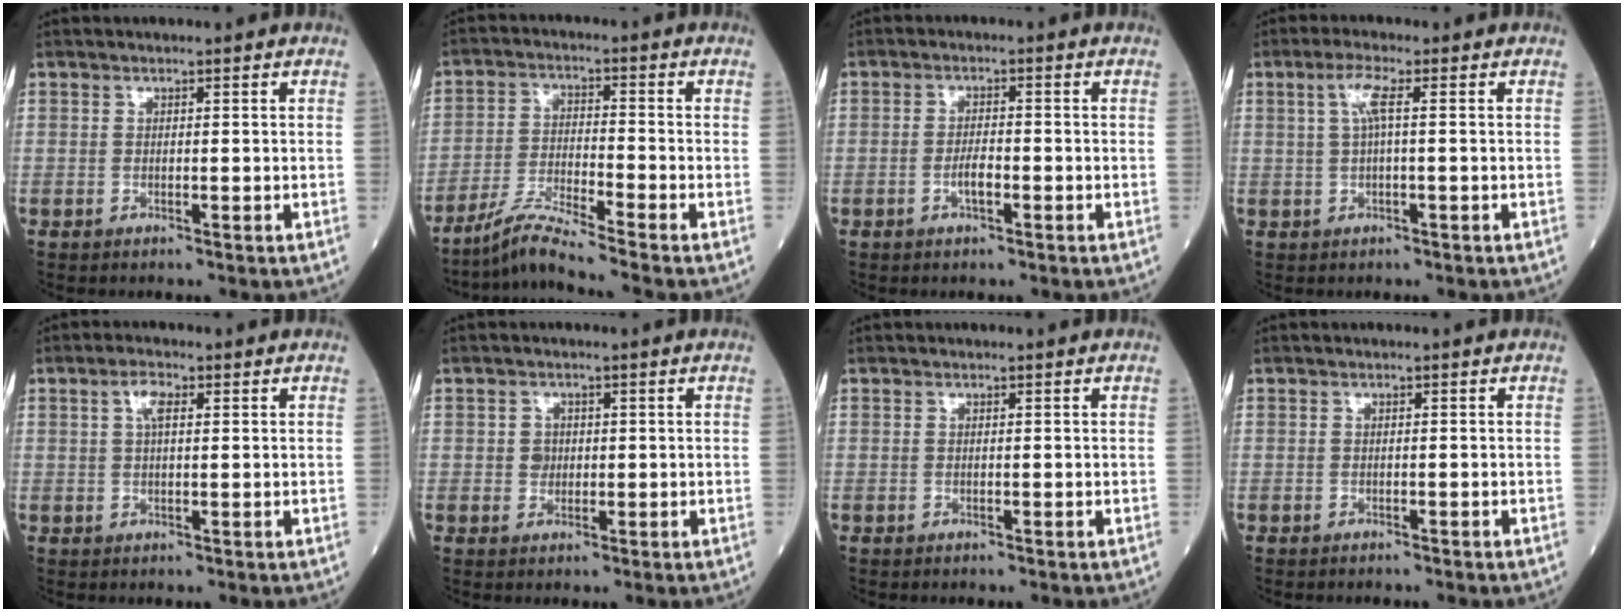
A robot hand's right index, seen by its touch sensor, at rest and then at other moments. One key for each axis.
{"total": 6.9, "fx": -6.1, "fy": -2.1, "fz": 2.5, "tx": -0.058, "ty": -0.025, "tz": -0.118}
{"total": 2.5, "fx": -1.0, "fy": 0.6, "fz": 2.2, "tx": -0.040, "ty": 0.003, "tz": -0.018}
{"total": 3.3, "fx": 0.8, "fy": 0.3, "fz": 3.1, "tx": -0.069, "ty": 0.012, "tz": 0.016}
{"total": 2.8, "fx": 1.0, "fy": 1.0, "fz": 2.5, "tx": -0.052, "ty": 0.007, "tz": 0.020}
{"total": 1.8, "fx": 0.1, "fy": 1.6, "fz": 0.7, "tx": -0.009, "ty": 0.002, "tz": 0.001}
{"total": 0.0}
{"total": 1.0, "fx": -0.9, "fy": 0.1, "fz": 0.3, "tx": -0.006, "ty": -0.002, "tz": -0.012}